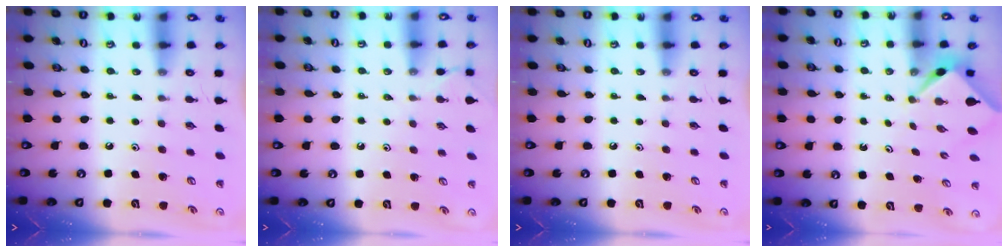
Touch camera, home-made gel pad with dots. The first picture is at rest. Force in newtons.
{"total": 1.8, "press": 1.8, "slide": 0.3}
{"total": 0.0}
{"total": 2.2, "press": 2.2, "slide": 0.3}